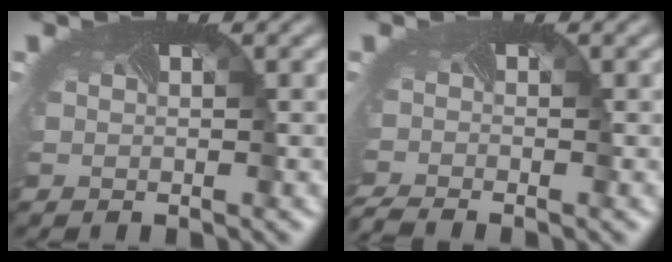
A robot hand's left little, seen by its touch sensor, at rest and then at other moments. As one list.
[{"total": 2.4, "force": [-2.3, -0.1, 0.5], "torque": [-0.017, -0.019, -0.050]}]